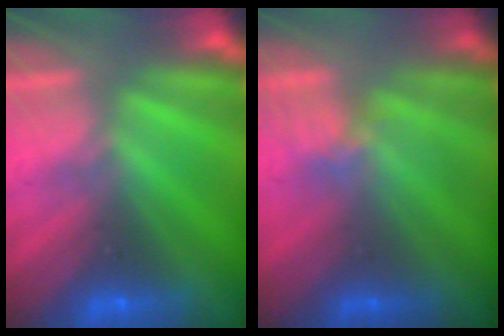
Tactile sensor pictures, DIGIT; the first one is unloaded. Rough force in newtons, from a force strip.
{"total": 2.3}